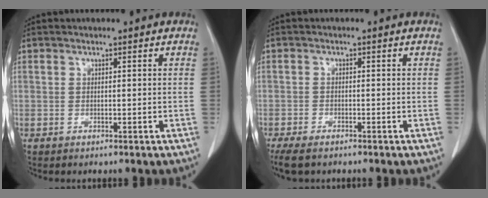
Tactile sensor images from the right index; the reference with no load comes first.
{"total": 4.9, "force": [-3.7, 1.9, 2.5], "torque": [-0.043, -0.010, -0.061]}